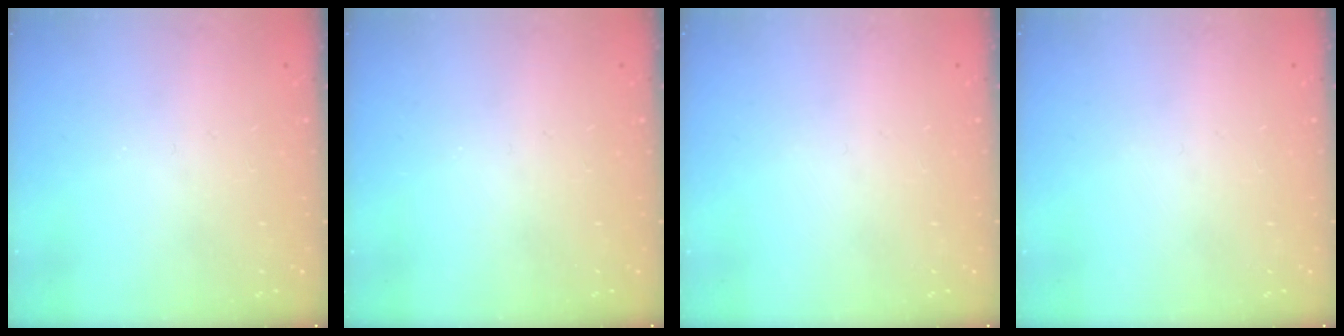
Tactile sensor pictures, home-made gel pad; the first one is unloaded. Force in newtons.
{"total": 0.0}
{"total": 0.0}
{"total": 0.0}